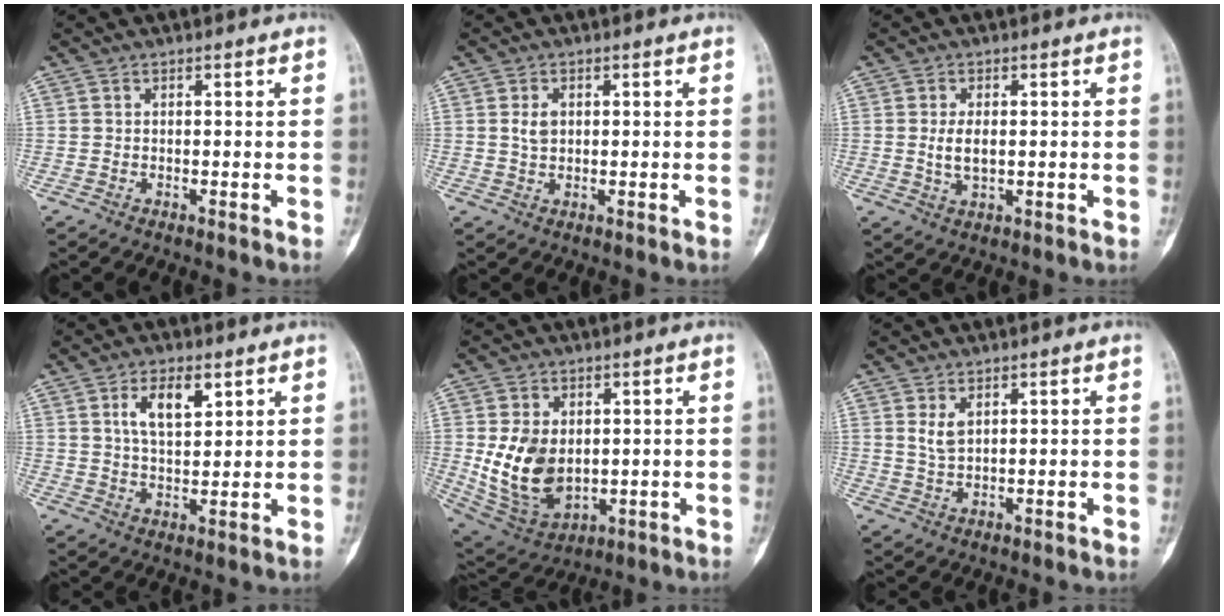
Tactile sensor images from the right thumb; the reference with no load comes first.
{"total": 2.7, "force": [0.5, 1.8, 1.9], "torque": [-0.030, 0.001, 0.011]}
{"total": 4.1, "force": [0.3, 2.2, 3.4], "torque": [-0.065, -0.007, 0.008]}
{"total": 7.3, "force": [3.3, 3.4, 5.5], "torque": [-0.086, -0.016, 0.061]}
{"total": 13.5, "force": [0.6, 9.3, 9.7], "torque": [-0.156, -0.013, 0.038]}
{"total": 2.8, "force": [1.3, 1.3, 2.1], "torque": [-0.038, -0.007, 0.031]}